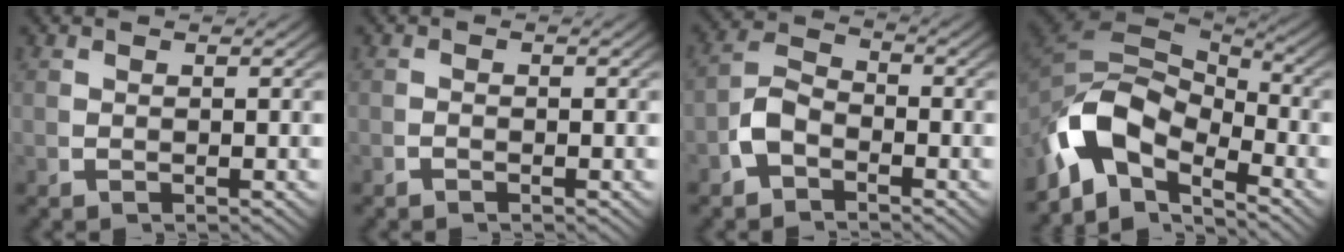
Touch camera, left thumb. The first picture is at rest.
{"total": 0.8, "force": [-0.7, -0.3, -0.2], "torque": [0.009, 0.001, -0.018]}
{"total": 4.6, "force": [-1.9, 3.6, 2.3], "torque": [-0.050, -0.006, -0.037]}
{"total": 14.1, "force": [-1.8, 9.4, 10.4], "torque": [-0.229, -0.043, -0.017]}